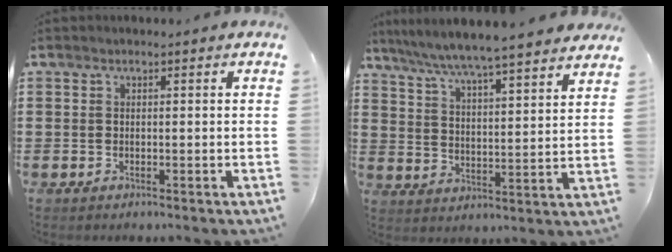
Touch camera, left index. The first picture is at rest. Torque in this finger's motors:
{"motor_torque": [1.49, -0.65, 1.05, 0.21]}